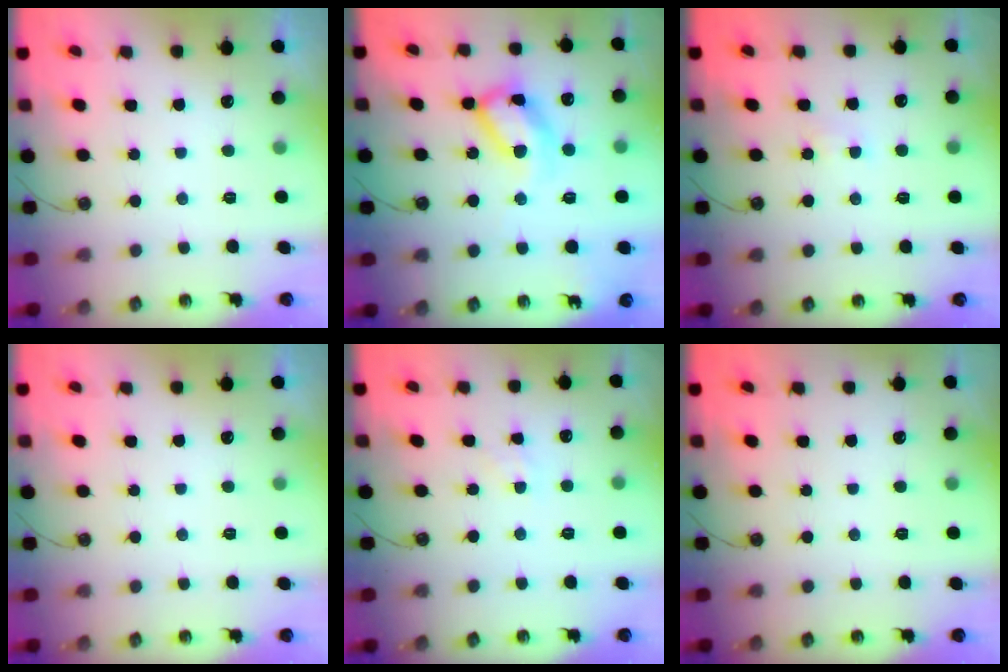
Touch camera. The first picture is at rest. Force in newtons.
{"total": 17.2, "press": 17.2, "slide": 1.5}
{"total": 3.3, "press": 3.2, "slide": 0.3}
{"total": 0.0}
{"total": 2.7, "press": 2.6, "slide": 0.5}
{"total": 0.0}